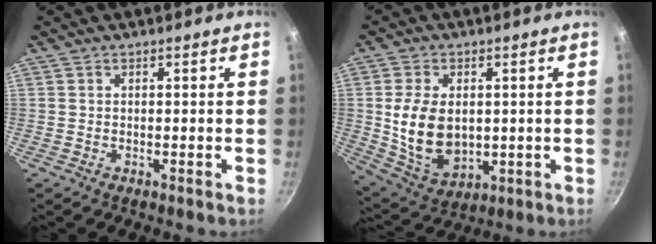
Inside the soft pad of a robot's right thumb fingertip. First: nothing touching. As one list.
[{"total": 12.6, "force": [0.7, 8.5, 9.3], "torque": [-0.160, -0.016, 0.032]}]